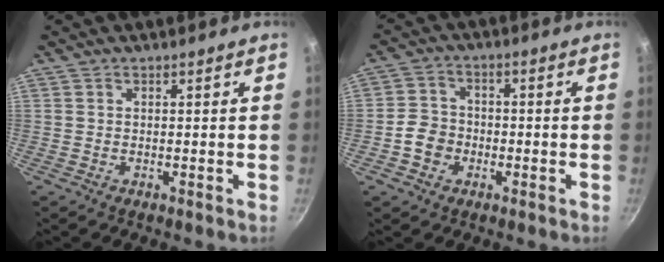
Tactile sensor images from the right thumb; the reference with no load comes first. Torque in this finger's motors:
{"motor_torque": [-0.46, -0.07, -0.31, 0.25, -0.02]}